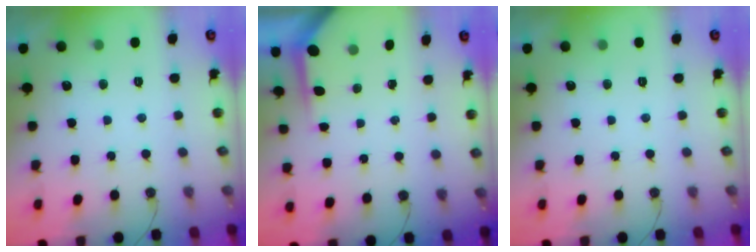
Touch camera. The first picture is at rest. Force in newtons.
{"total": 3.9, "press": 3.8, "slide": 0.4}
{"total": 0.0}